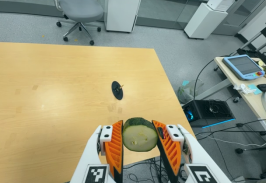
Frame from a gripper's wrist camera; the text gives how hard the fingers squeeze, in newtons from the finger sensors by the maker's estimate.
{"total": 10.9, "left": 9.9, "right": 12.0}